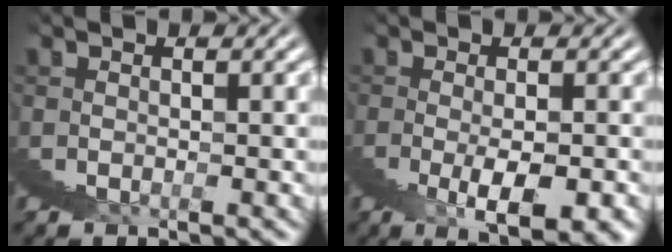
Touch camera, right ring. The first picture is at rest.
{"total": 3.0, "force": [0.2, -1.0, 2.9], "torque": [-0.032, 0.015, 0.003]}